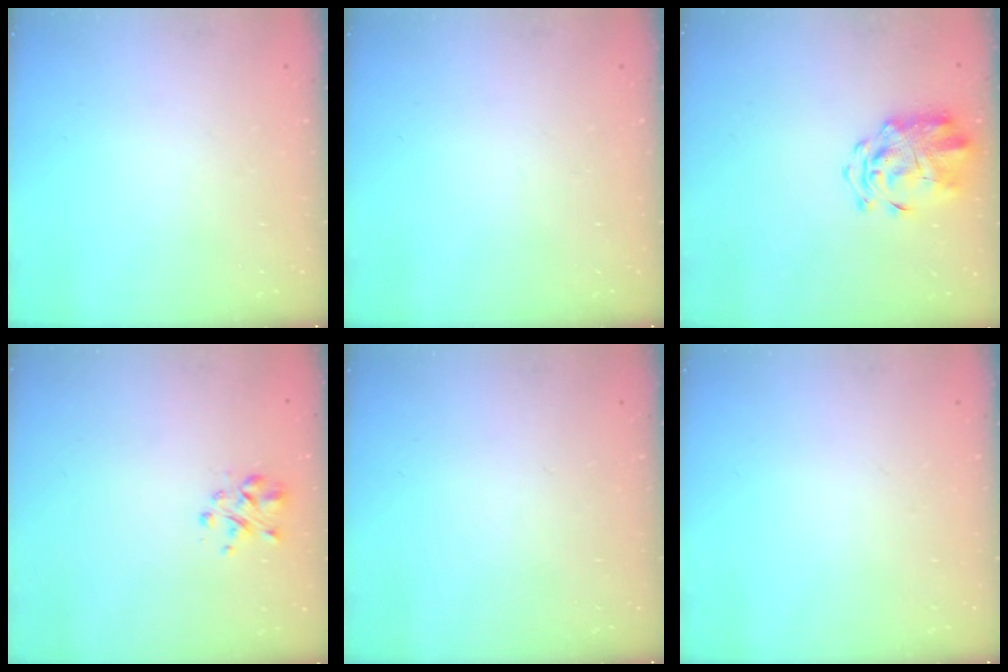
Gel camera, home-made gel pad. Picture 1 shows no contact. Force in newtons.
{"total": 0.0}
{"total": 3.3, "press": 3.2, "slide": 1.0}
{"total": 2.2, "press": 2.2, "slide": 0.3}
{"total": 0.0}
{"total": 0.0}